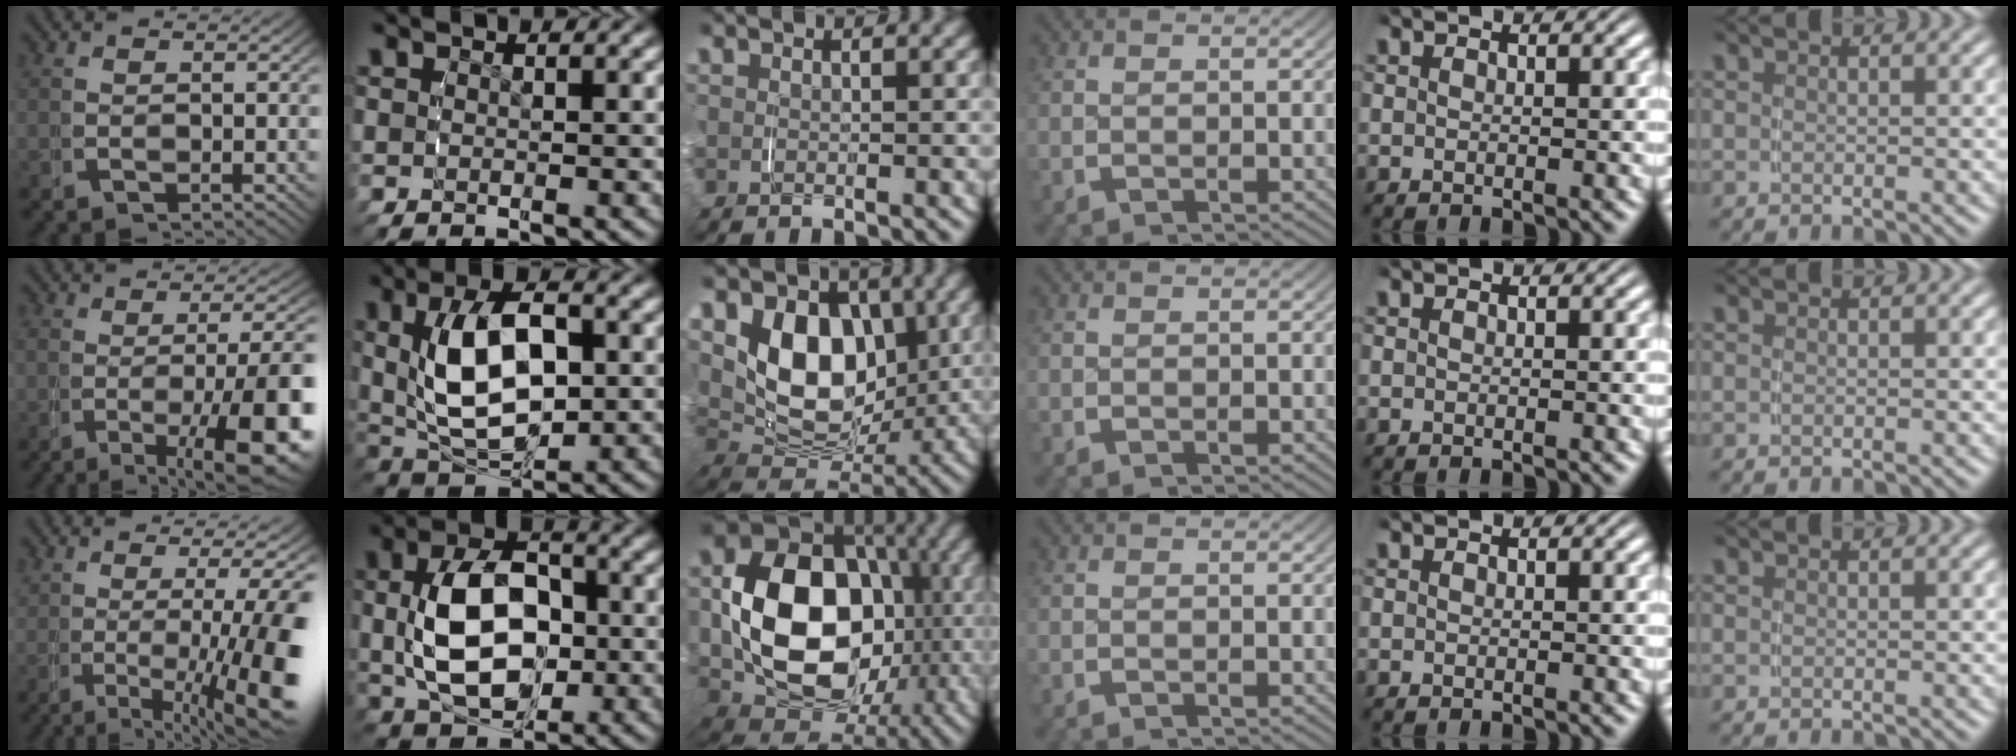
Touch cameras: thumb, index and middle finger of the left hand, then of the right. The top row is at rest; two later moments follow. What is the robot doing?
{"motion": "grasp_and_lifting", "object": "pencil case"}